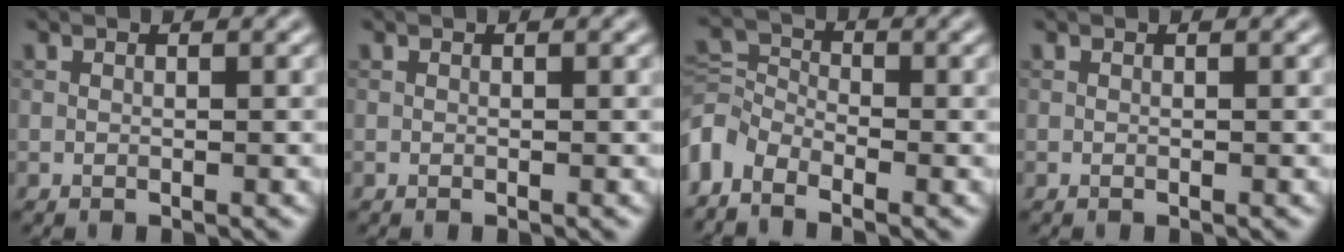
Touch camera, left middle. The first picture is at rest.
{"total": 0.0}
{"total": 4.1, "force": [-2.6, 2.4, 2.0], "torque": [-0.040, 0.002, -0.069]}
{"total": 0.0}